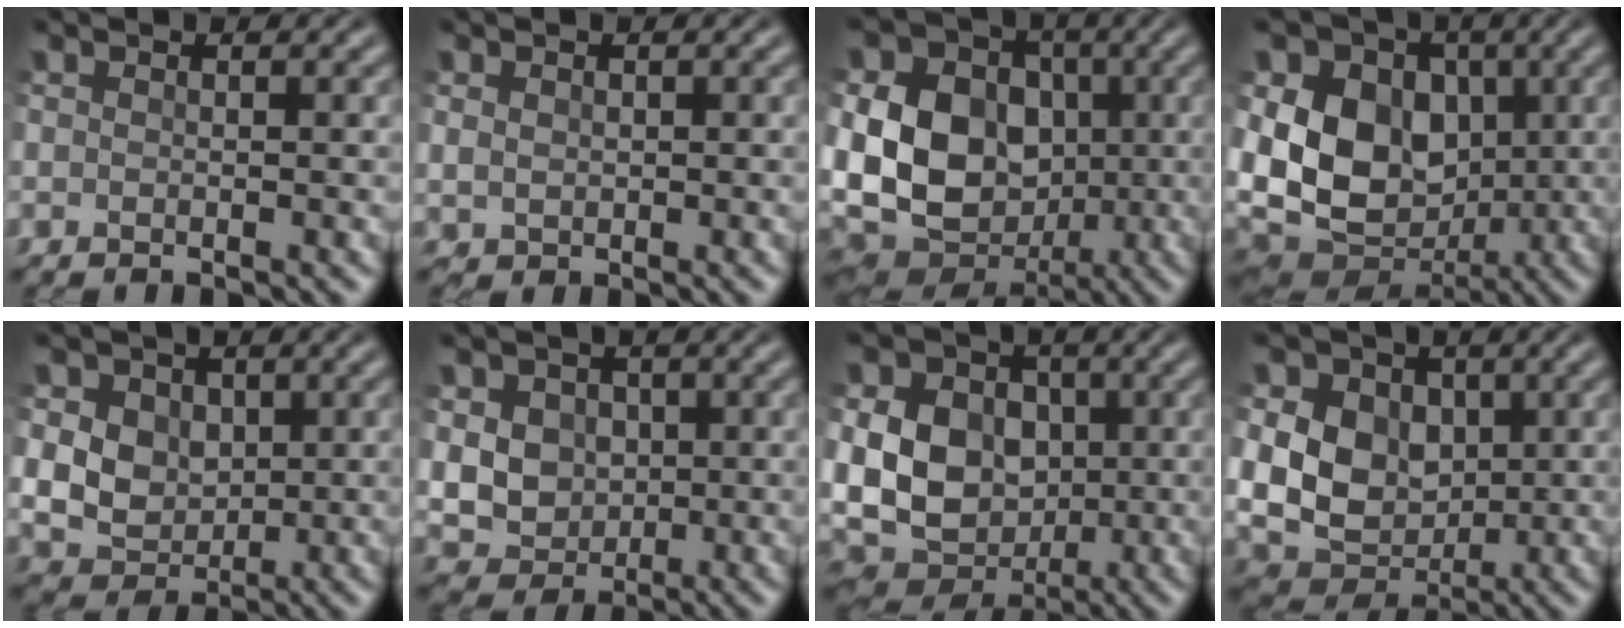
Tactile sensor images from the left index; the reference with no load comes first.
{"total": 1.2, "force": [0.3, 1.0, 0.6], "torque": [-0.012, -0.003, 0.010]}
{"total": 14.1, "force": [-0.6, 11.4, 8.2], "torque": [-0.156, 0.002, -0.022]}
{"total": 12.4, "force": [1.0, 9.6, 7.7], "torque": [-0.131, 0.002, 0.008]}
{"total": 7.4, "force": [2.0, 6.1, 3.7], "torque": [-0.077, 0.024, 0.026]}
{"total": 7.0, "force": [1.3, 6.0, 3.4], "torque": [-0.060, 0.022, 0.014]}
{"total": 11.3, "force": [0.5, 9.3, 6.4], "torque": [-0.111, 0.011, -0.007]}
{"total": 9.2, "force": [1.4, 7.4, 5.2], "torque": [-0.100, 0.013, 0.010]}